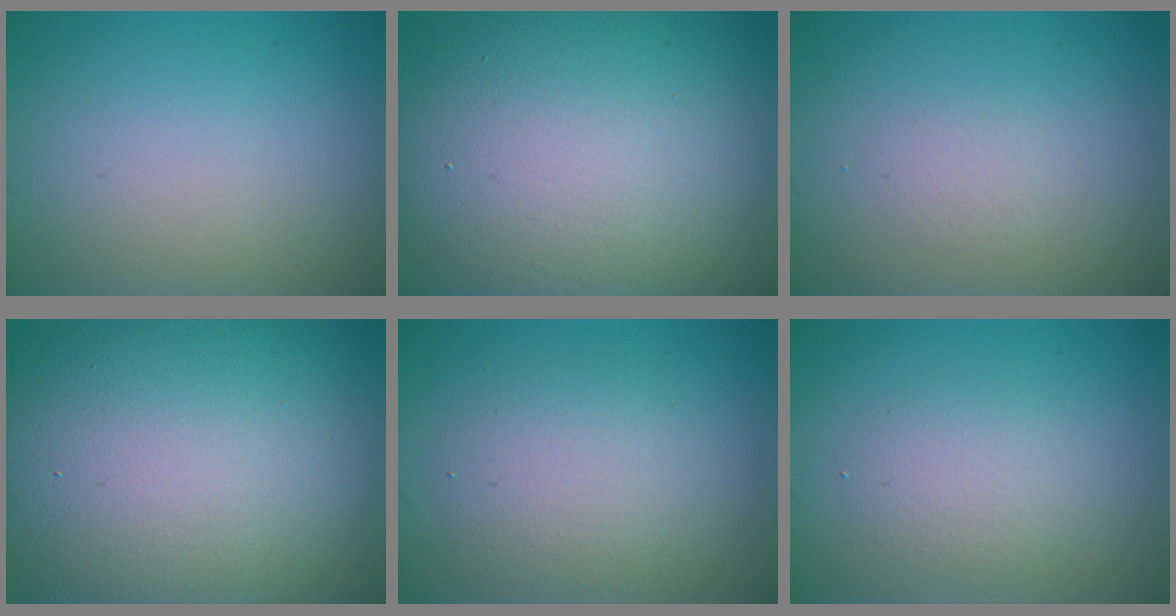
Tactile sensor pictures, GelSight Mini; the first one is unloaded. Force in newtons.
{"total": 16.9, "press": 16.9, "slide": 0.6}
{"total": 0.7, "press": 0.7, "slide": 0.0}
{"total": 18.5, "press": 18.5, "slide": 0.5}
{"total": 3.9, "press": 3.9, "slide": 0.0}
{"total": 2.1, "press": 2.1, "slide": 0.1}